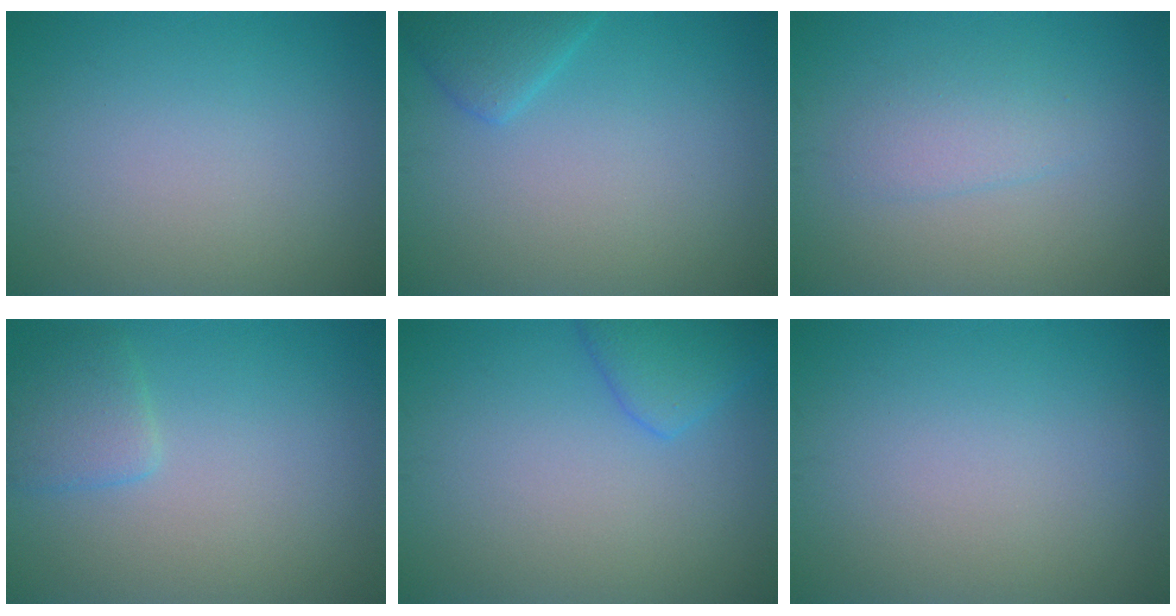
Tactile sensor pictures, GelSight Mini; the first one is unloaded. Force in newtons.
{"total": 2.2, "press": 2.2, "slide": 0.1}
{"total": 2.0, "press": 1.9, "slide": 0.1}
{"total": 2.2, "press": 2.2, "slide": 0.1}
{"total": 2.9, "press": 2.9, "slide": 0.2}
{"total": 0.0}